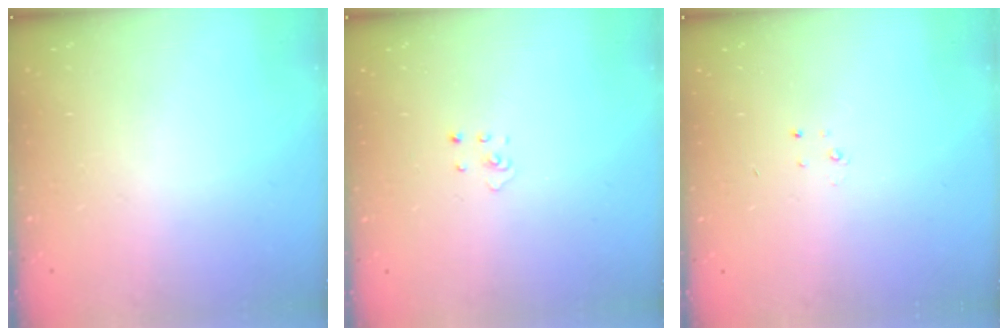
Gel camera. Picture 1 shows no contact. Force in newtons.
{"total": 1.9, "press": 1.9, "slide": 0.1}
{"total": 2.3, "press": 2.3, "slide": 0.3}